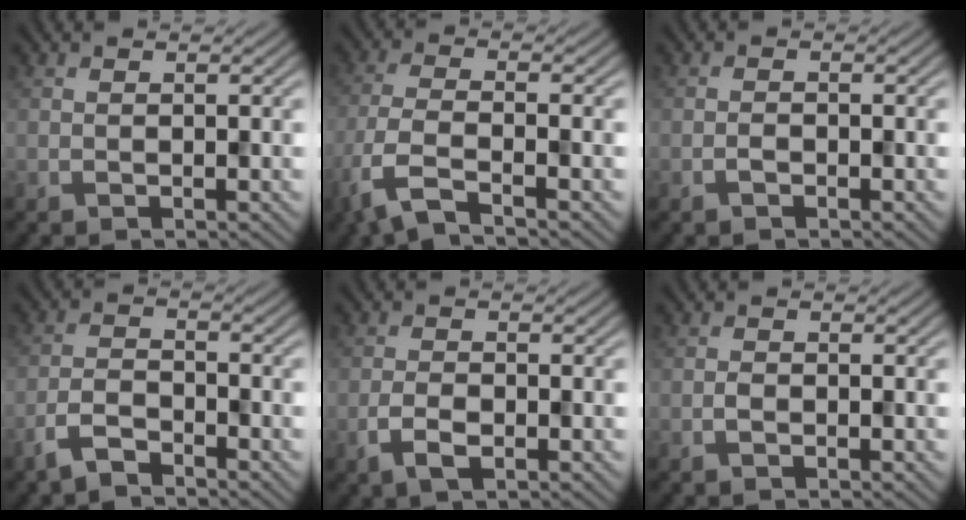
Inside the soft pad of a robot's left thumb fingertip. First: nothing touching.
{"total": 6.5, "force": [-4.0, 1.7, 4.8], "torque": [-0.109, -0.010, -0.099]}
{"total": 1.0, "force": [-0.6, 0.4, 0.6], "torque": [-0.009, 0.002, -0.013]}
{"total": 4.0, "force": [-3.1, 1.3, 2.1], "torque": [-0.048, 0.000, -0.075]}
{"total": 3.0, "force": [-1.4, 1.4, 2.2], "torque": [-0.046, -0.004, -0.030]}
{"total": 1.0, "force": [-0.4, 0.5, 0.7], "torque": [-0.013, 0.001, -0.010]}